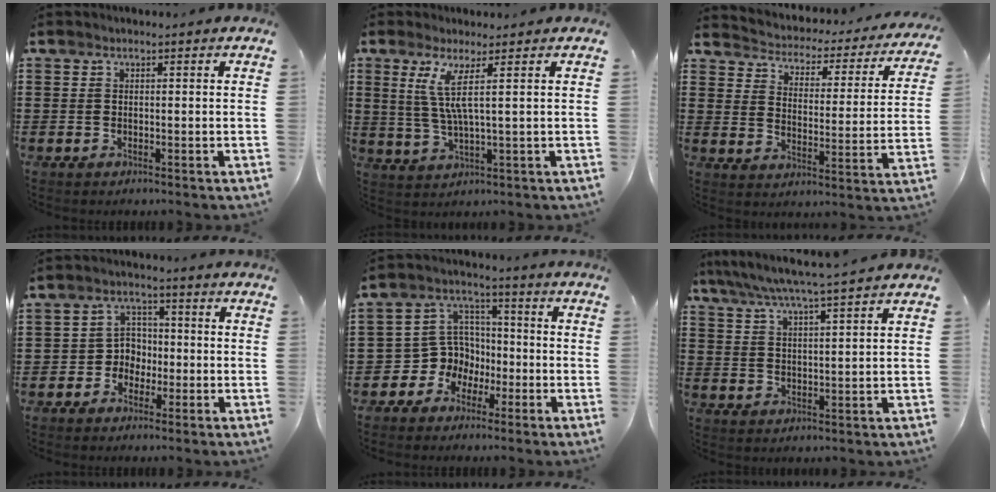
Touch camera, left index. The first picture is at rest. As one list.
[{"total": 5.9, "force": [2.2, 0.0, 5.5], "torque": [-0.120, -0.013, 0.034]}, {"total": 2.1, "force": [2.0, 0.5, 0.2], "torque": [-0.022, -0.027, 0.023]}, {"total": 3.6, "force": [-1.4, 3.2, 0.9], "torque": [-0.031, 0.009, -0.032]}, {"total": 7.5, "force": [-2.1, 7.0, 1.8], "torque": [-0.083, -0.003, -0.045]}, {"total": 4.4, "force": [3.6, -0.5, 2.5], "torque": [-0.059, -0.013, 0.062]}]